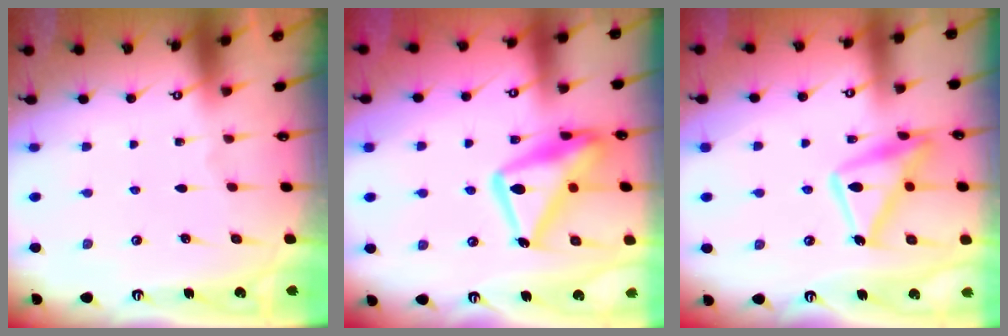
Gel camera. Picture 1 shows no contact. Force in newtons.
{"total": 19.3, "press": 19.2, "slide": 1.5}
{"total": 15.5, "press": 15.5, "slide": 1.2}